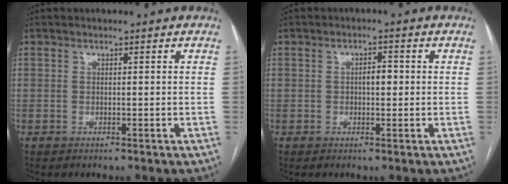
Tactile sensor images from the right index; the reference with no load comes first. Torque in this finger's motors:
{"motor_torque": [0.73, 0.20, 0.14, 0.05]}